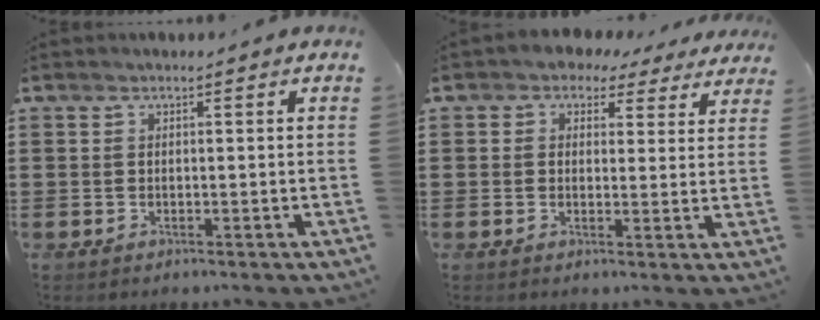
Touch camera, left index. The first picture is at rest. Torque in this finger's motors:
{"motor_torque": [2.14, 0.00, 0.51, 0.01]}